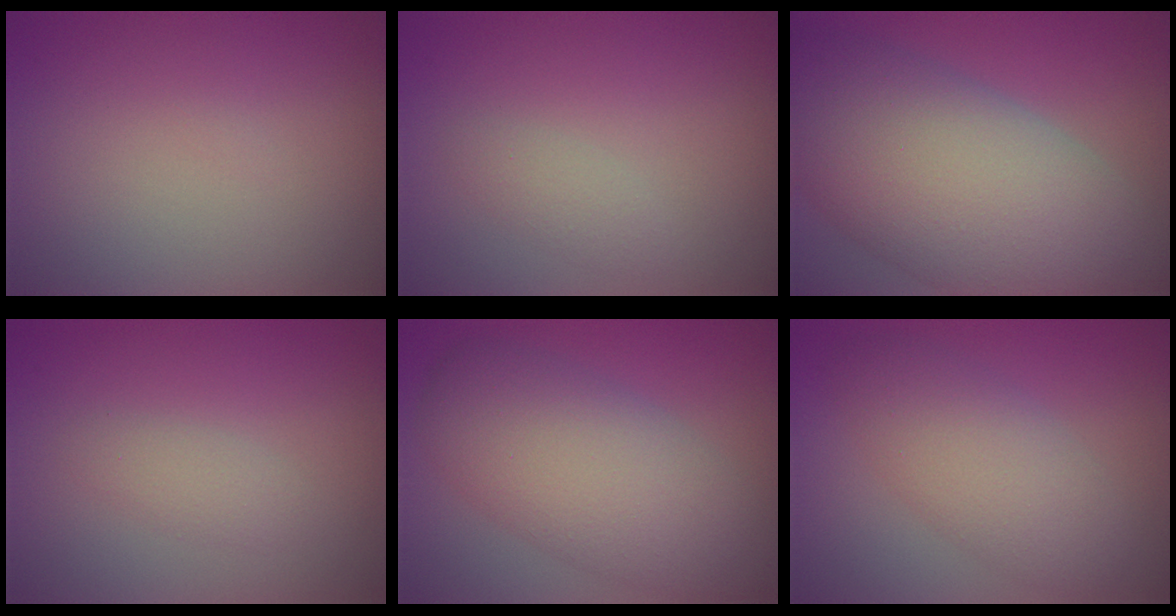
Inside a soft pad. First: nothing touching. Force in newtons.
{"total": 1.3, "press": 1.3, "slide": 0.0}
{"total": 13.2, "press": 13.2, "slide": 0.8}
{"total": 1.4, "press": 1.4, "slide": 0.1}
{"total": 8.1, "press": 8.1, "slide": 0.4}
{"total": 4.7, "press": 4.7, "slide": 0.0}